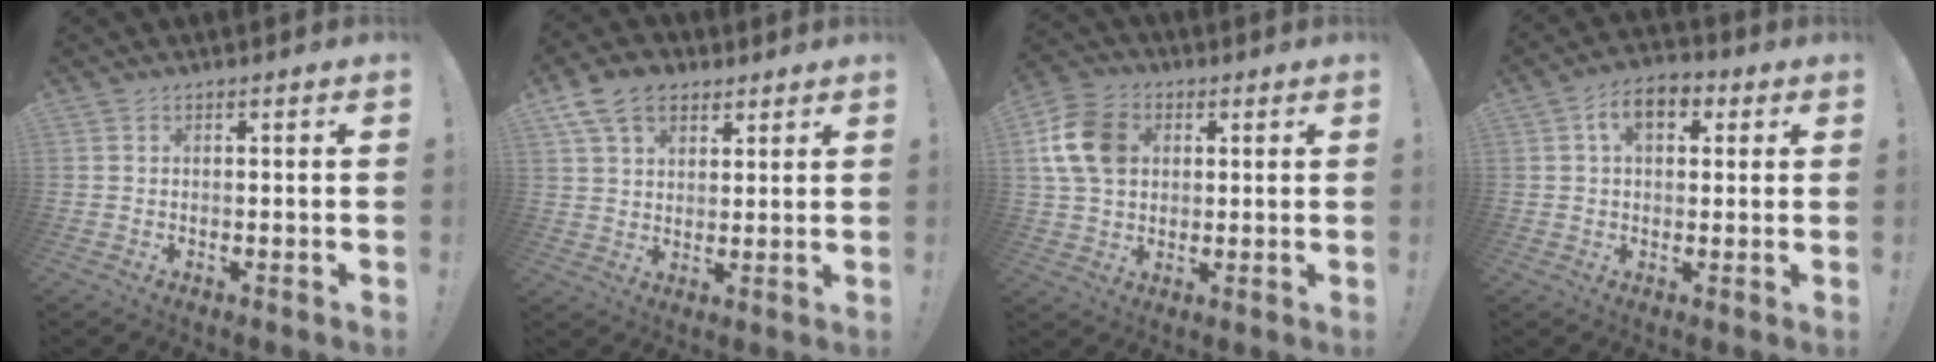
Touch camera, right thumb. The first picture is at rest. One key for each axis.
{"total": 11.2, "fx": 6.2, "fy": 7.7, "fz": 5.3, "tx": -0.090, "ty": -0.018, "tz": 0.121}
{"total": 13.6, "fx": 3.3, "fy": 10.5, "fz": 8.0, "tx": -0.137, "ty": 0.004, "tz": 0.070}
{"total": 8.6, "fx": 2.9, "fy": 5.4, "fz": 6.0, "tx": -0.091, "ty": 0.008, "tz": 0.051}